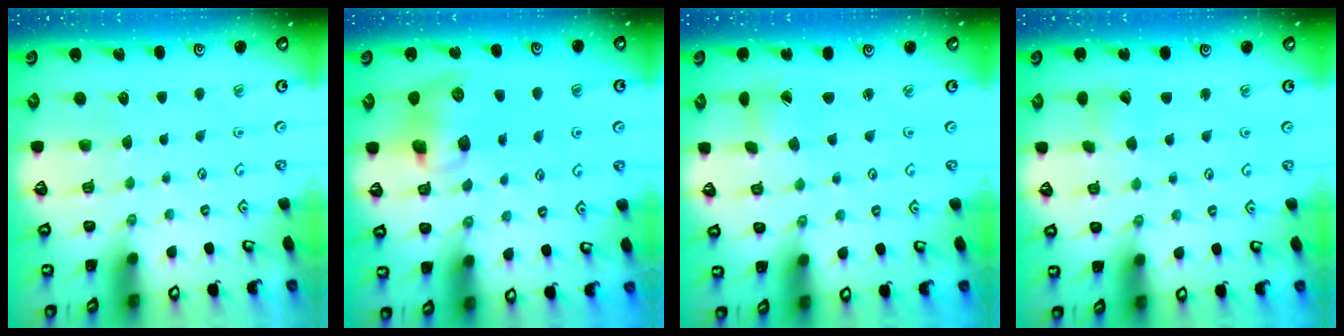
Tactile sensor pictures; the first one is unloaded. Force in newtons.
{"total": 9.4, "press": 9.3, "slide": 1.0}
{"total": 1.3, "press": 1.3, "slide": 0.0}
{"total": 3.2, "press": 3.2, "slide": 0.4}